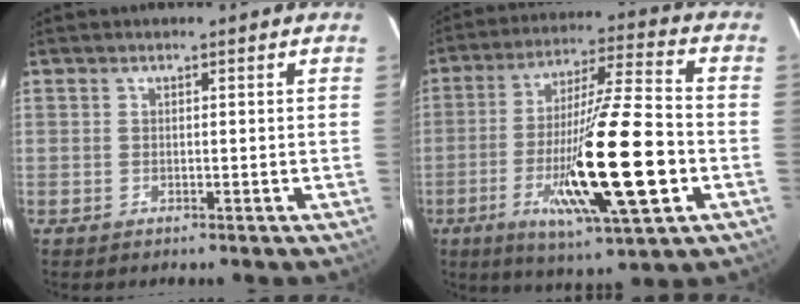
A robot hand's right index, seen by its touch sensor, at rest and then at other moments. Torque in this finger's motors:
{"motor_torque": [1.76, -0.38, 1.05, 0.21]}